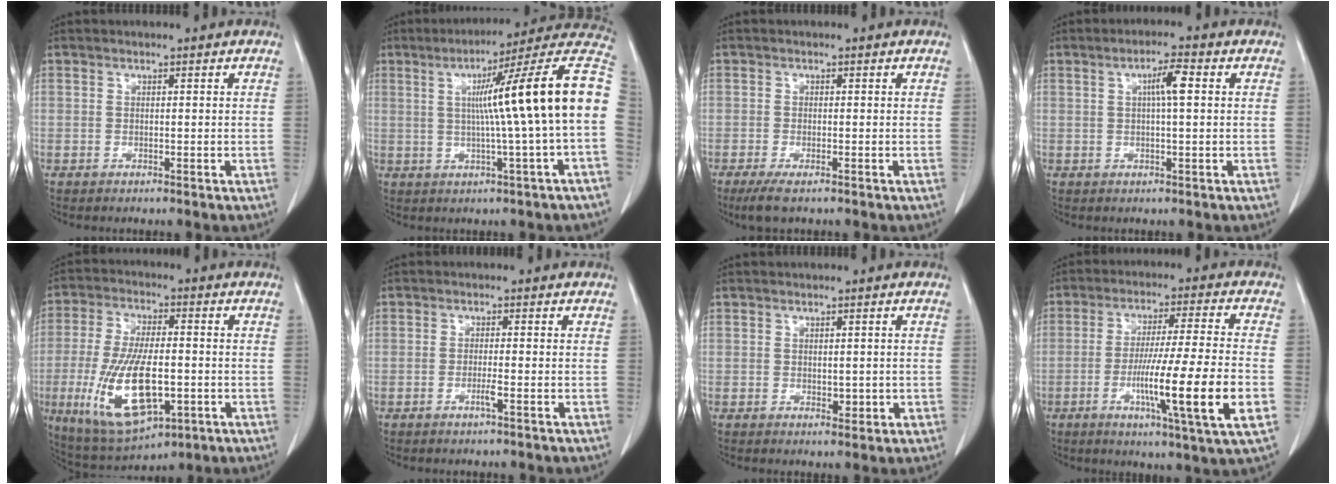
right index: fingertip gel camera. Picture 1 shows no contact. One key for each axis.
{"total": 18.1, "fx": 1.4, "fy": -1.3, "fz": 18.0, "tx": -0.236, "ty": 0.034, "tz": 0.010}
{"total": 3.3, "fx": -2.2, "fy": 0.6, "fz": 2.4, "tx": -0.048, "ty": -0.010, "tz": -0.039}
{"total": 3.9, "fx": 0.9, "fy": 0.3, "fz": 3.8, "tx": -0.067, "ty": 0.006, "tz": 0.013}
{"total": 15.4, "fx": -3.7, "fy": 5.4, "fz": 13.9, "tx": -0.278, "ty": -0.013, "tz": -0.053}
{"total": 1.7, "fx": -0.8, "fy": -0.2, "fz": 1.5, "tx": -0.030, "ty": -0.003, "tz": -0.015}
{"total": 1.9, "fx": -0.2, "fy": 1.1, "fz": 1.6, "tx": -0.018, "ty": -0.002, "tz": 0.005}
{"total": 15.5, "fx": -4.1, "fy": -0.9, "fz": 14.9, "tx": -0.261, "ty": -0.022, "tz": -0.071}